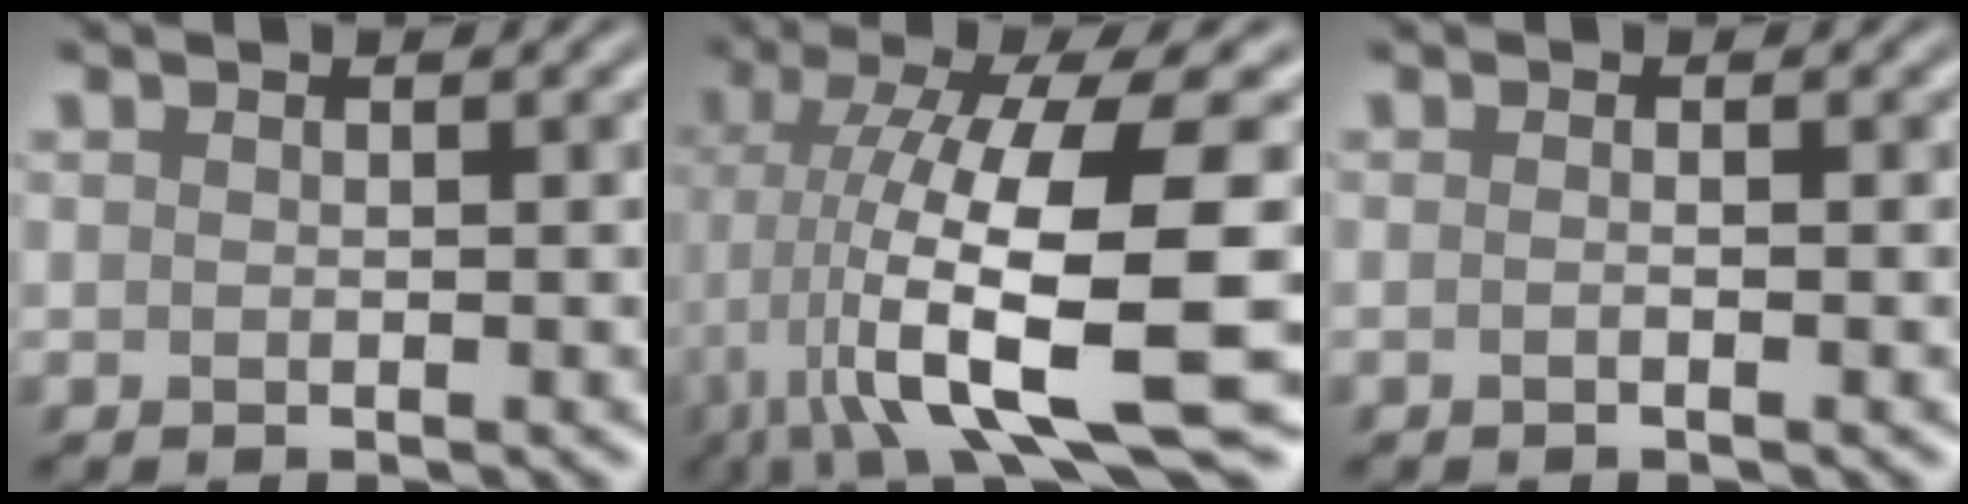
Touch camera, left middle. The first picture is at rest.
{"total": 13.0, "force": [-2.8, 3.1, 12.4], "torque": [-0.215, -0.007, -0.041]}
{"total": 1.1, "force": [-0.1, 0.4, 1.0], "torque": [-0.007, -0.014, -0.014]}